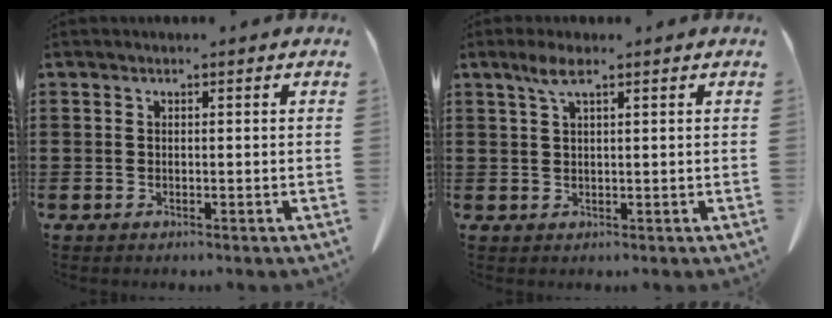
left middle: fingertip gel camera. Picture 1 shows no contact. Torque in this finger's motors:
{"motor_torque": [0.57, -0.18, 0.07, 0.06]}